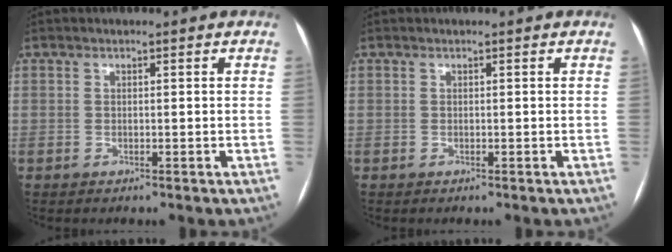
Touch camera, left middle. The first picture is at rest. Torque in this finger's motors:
{"motor_torque": [0.00, 0.00, 0.00, 0.00]}